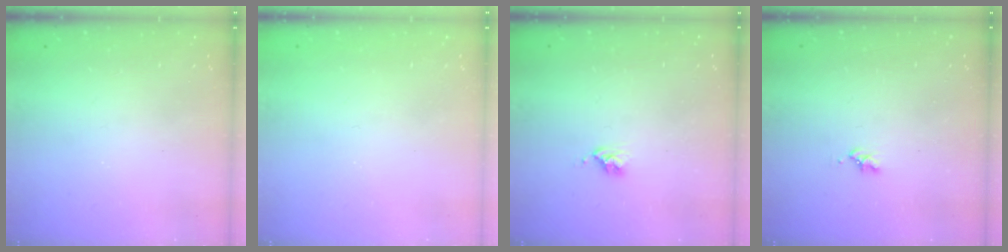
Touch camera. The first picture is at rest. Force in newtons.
{"total": 0.0}
{"total": 2.7, "press": 2.6, "slide": 0.4}
{"total": 1.6, "press": 1.6, "slide": 0.3}